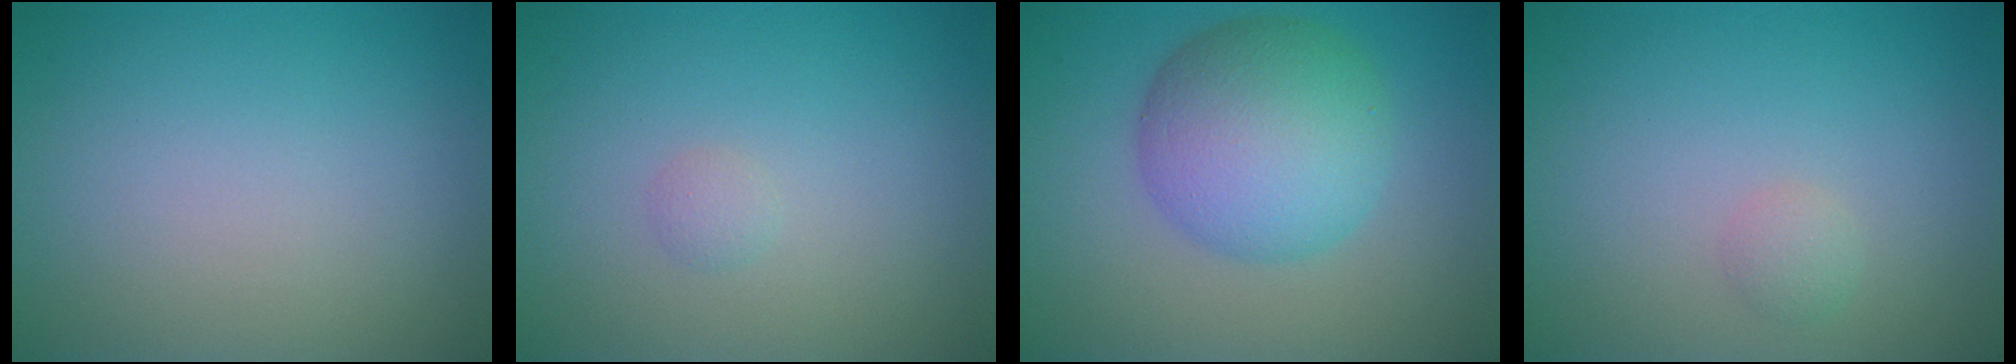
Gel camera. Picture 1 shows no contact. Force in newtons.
{"total": 0.7, "press": 0.7, "slide": 0.1}
{"total": 7.9, "press": 7.9, "slide": 0.1}
{"total": 1.0, "press": 1.0, "slide": 0.1}